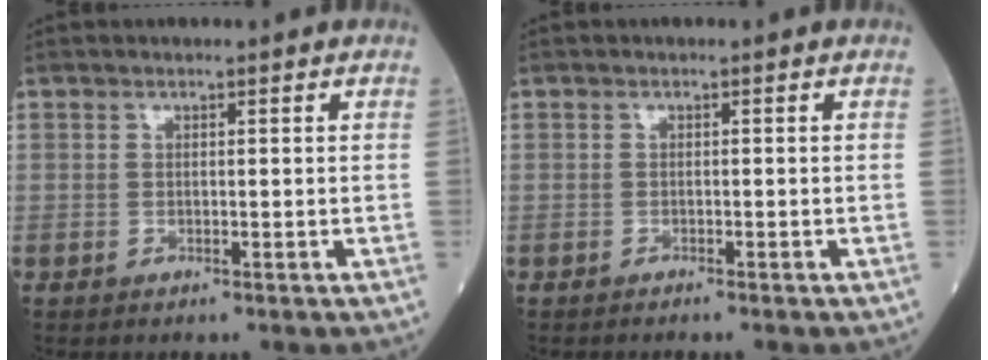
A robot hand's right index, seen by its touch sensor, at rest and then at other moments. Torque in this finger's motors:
{"motor_torque": [-0.05, -0.01, 0.04, -0.01]}